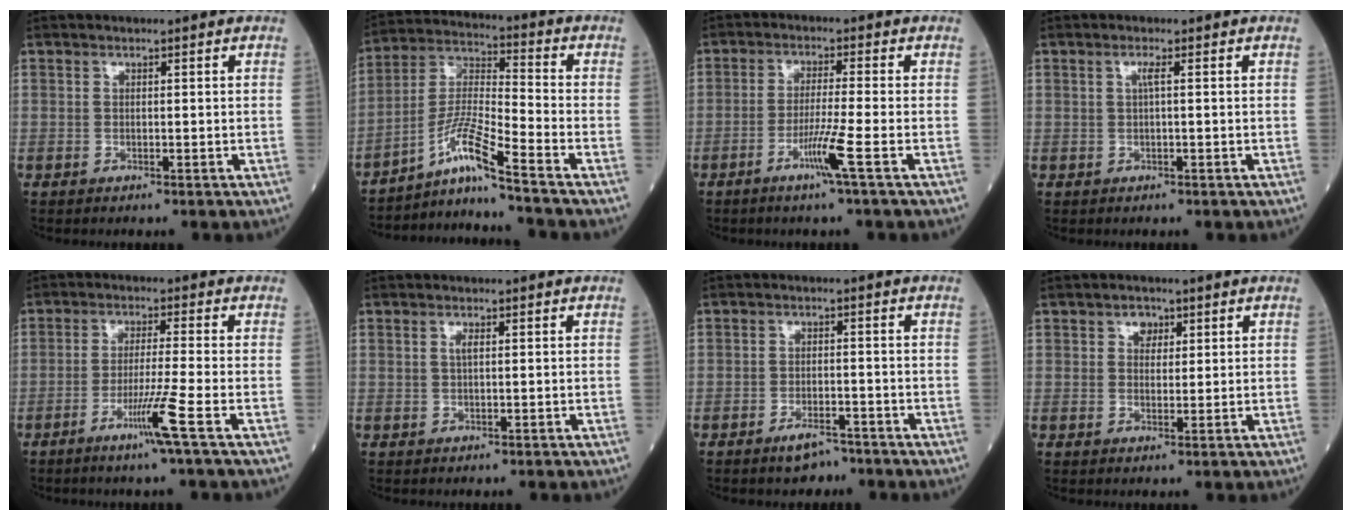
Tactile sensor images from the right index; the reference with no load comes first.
{"total": 8.9, "force": [-6.9, -2.0, 5.3], "torque": [-0.118, -0.005, -0.127]}
{"total": 5.3, "force": [-2.5, -1.4, 4.4], "torque": [-0.087, -0.013, -0.054]}
{"total": 1.1, "force": [0.2, -0.2, 1.1], "torque": [-0.023, 0.002, 0.002]}
{"total": 6.1, "force": [-3.1, -1.9, 4.9], "torque": [-0.091, -0.016, -0.064]}
{"total": 1.1, "force": [0.3, 0.2, 1.0], "torque": [-0.024, 0.001, 0.005]}
{"total": 3.4, "force": [-2.7, 1.4, 1.6], "torque": [-0.029, 0.000, -0.040]}
{"total": 2.3, "force": [1.2, 1.7, 1.1], "torque": [-0.014, 0.004, 0.016]}